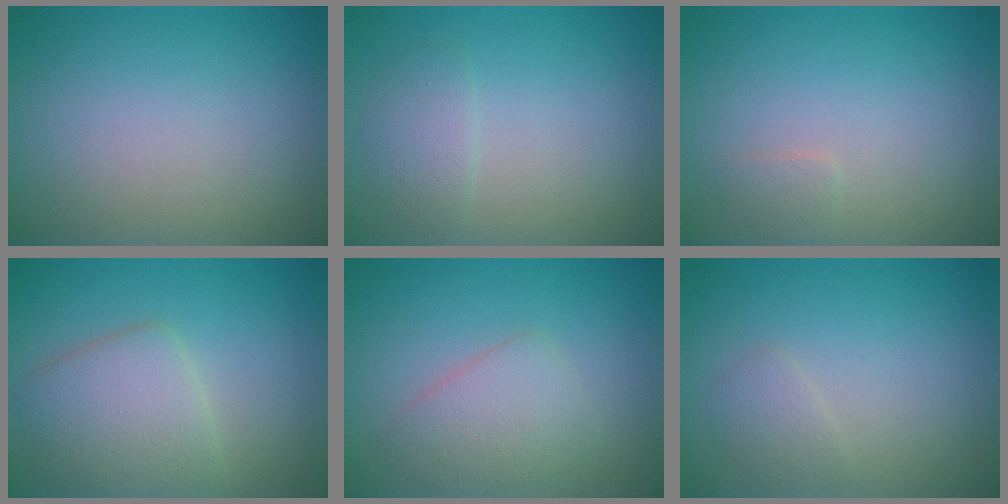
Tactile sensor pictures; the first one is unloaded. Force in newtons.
{"total": 1.5, "press": 1.5, "slide": 0.1}
{"total": 0.9, "press": 0.9, "slide": 0.1}
{"total": 4.8, "press": 4.8, "slide": 0.3}
{"total": 2.9, "press": 2.9, "slide": 0.0}
{"total": 1.2, "press": 1.2, "slide": 0.1}